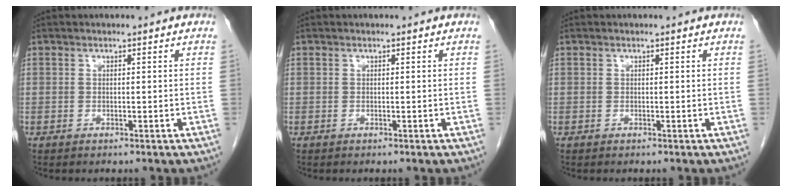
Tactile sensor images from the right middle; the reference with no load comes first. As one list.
[{"total": 0.0}, {"total": 0.0}]